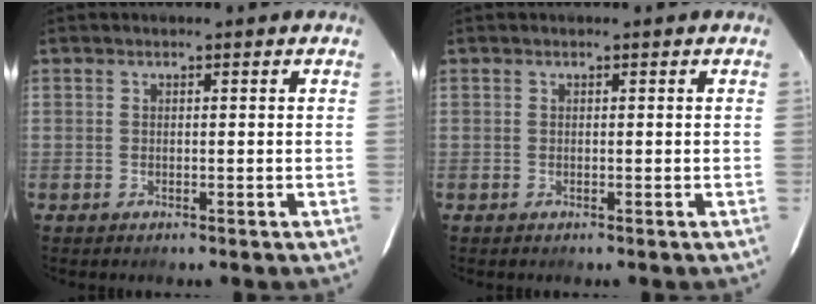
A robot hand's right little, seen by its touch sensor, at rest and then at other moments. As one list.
[{"total": 0.0}]